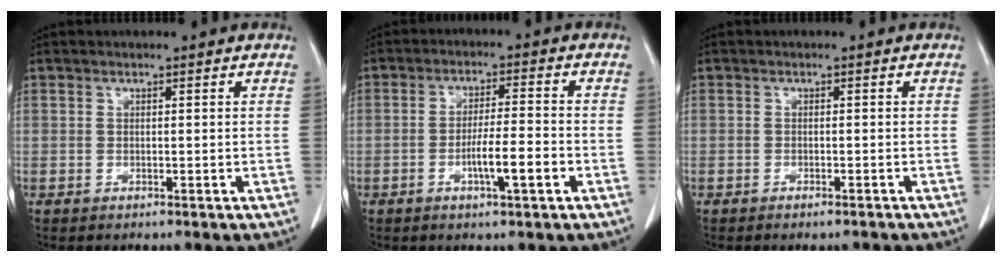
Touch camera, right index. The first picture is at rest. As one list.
[{"total": 6.2, "force": [-2.4, 0.3, 5.7], "torque": [-0.103, -0.002, -0.040]}, {"total": 2.3, "force": [-2.1, 0.6, 0.9], "torque": [-0.012, -0.003, -0.024]}]